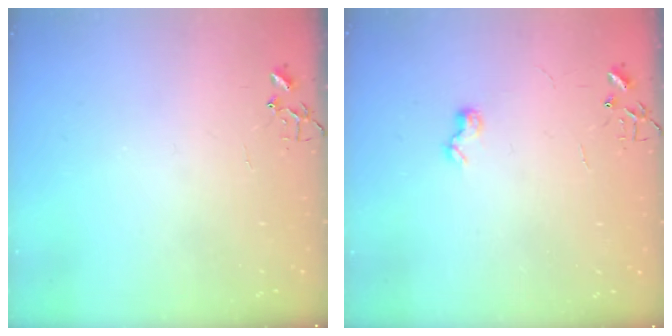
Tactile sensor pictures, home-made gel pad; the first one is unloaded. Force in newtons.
{"total": 6.5, "press": 6.4, "slide": 0.6}